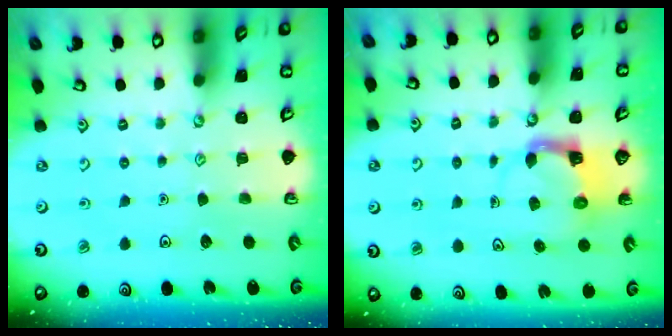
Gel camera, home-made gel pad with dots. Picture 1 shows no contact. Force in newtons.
{"total": 3.9, "press": 3.8, "slide": 0.7}